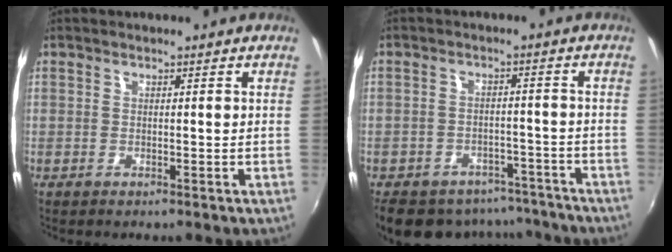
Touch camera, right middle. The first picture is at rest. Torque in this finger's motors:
{"motor_torque": [1.02, -1.12, 0.35, 0.07]}